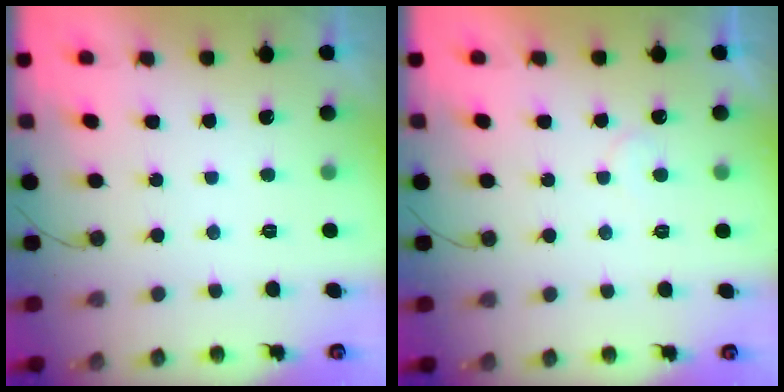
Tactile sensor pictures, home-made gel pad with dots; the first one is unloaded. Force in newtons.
{"total": 4.4, "press": 4.4, "slide": 0.3}